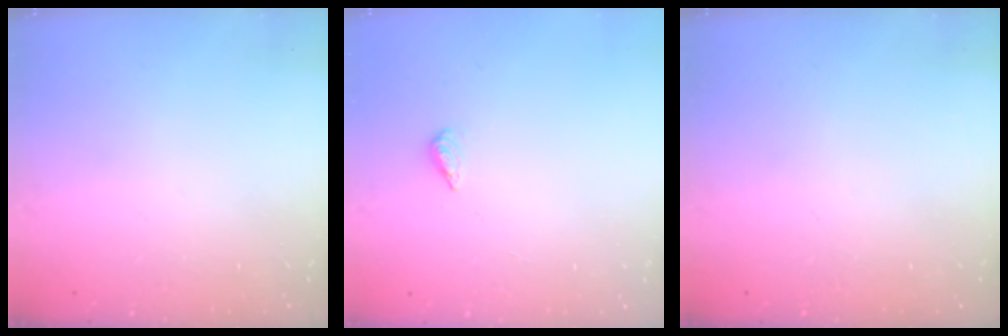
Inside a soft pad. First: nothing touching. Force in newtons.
{"total": 2.1, "press": 1.9, "slide": 0.8}
{"total": 0.0}